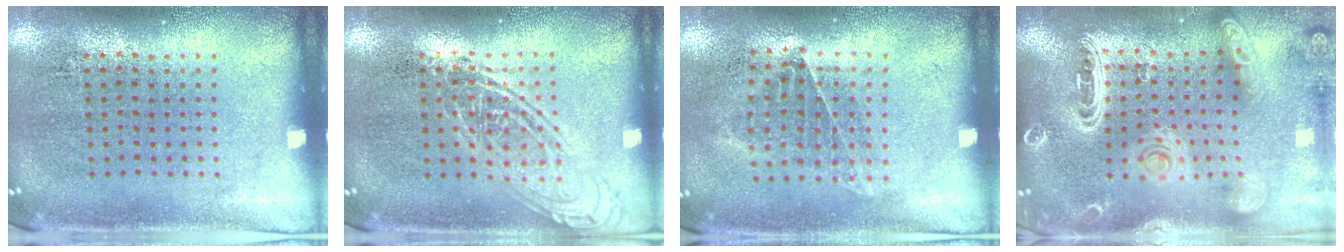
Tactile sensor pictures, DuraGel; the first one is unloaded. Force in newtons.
{"total": 2.5, "press": 2.5, "slide": 0.3}
{"total": 0.9, "press": 0.8, "slide": 0.4}
{"total": 2.6, "press": 2.3, "slide": 1.1}